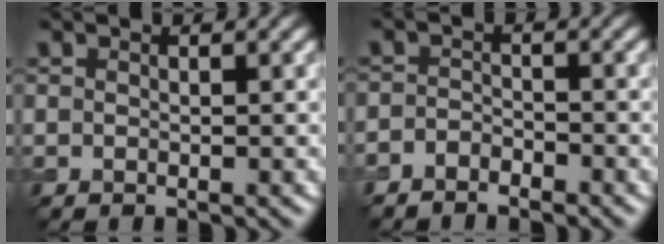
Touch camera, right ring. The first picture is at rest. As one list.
[{"total": 1.8, "force": [-1.8, 0.4, 0.0], "torque": [0.000, -0.002, -0.042]}]